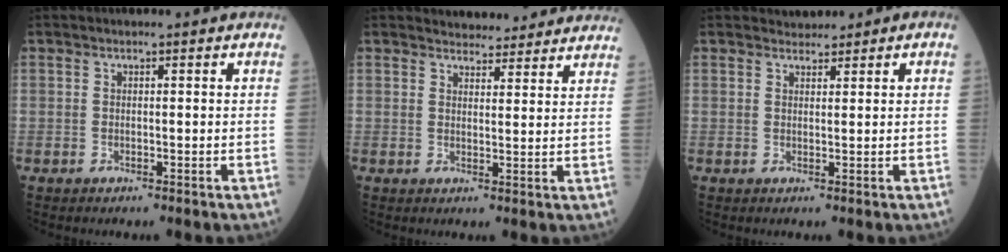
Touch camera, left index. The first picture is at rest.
{"total": 8.3, "force": [7.9, 1.9, 1.4], "torque": [-0.007, 0.008, 0.082]}
{"total": 1.6, "force": [1.4, 0.7, 0.0], "torque": [-0.001, 0.007, 0.020]}